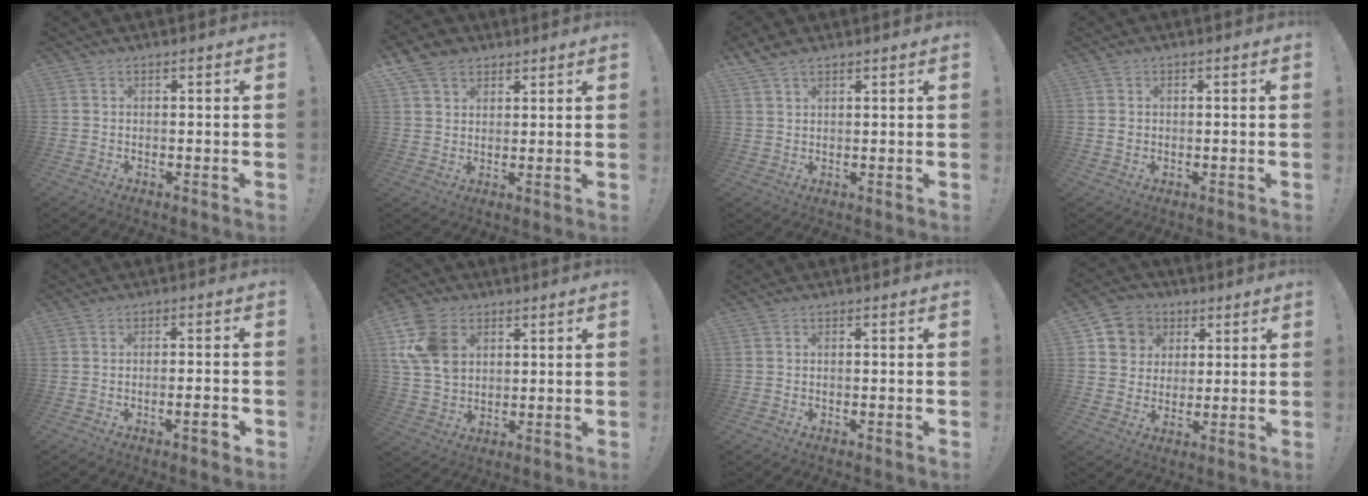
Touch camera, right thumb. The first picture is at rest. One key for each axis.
{"total": 7.8, "fx": 4.8, "fy": 5.5, "fz": 2.8, "tx": -0.050, "ty": -0.018, "tz": 0.097}
{"total": 4.0, "fx": 3.0, "fy": 1.8, "fz": 2.0, "tx": -0.037, "ty": -0.010, "tz": 0.060}
{"total": 1.1, "fx": 0.5, "fy": 1.0, "fz": 0.1, "tx": 0.006, "ty": 0.002, "tz": 0.006}
{"total": 4.2, "fx": -1.8, "fy": 0.5, "fz": 3.7, "tx": -0.057, "ty": 0.003, "tz": -0.027}
{"total": 13.5, "fx": 4.8, "fy": 9.9, "fz": 7.8, "tx": -0.161, "ty": -0.005, "tz": 0.101}
{"total": 0.8, "fx": -0.7, "fy": 0.2, "fz": 0.2, "tx": -0.006, "ty": 0.002, "tz": -0.012}
{"total": 8.3, "fx": 2.5, "fy": 7.9, "fz": 1.4, "tx": -0.009, "ty": -0.008, "tz": 0.051}